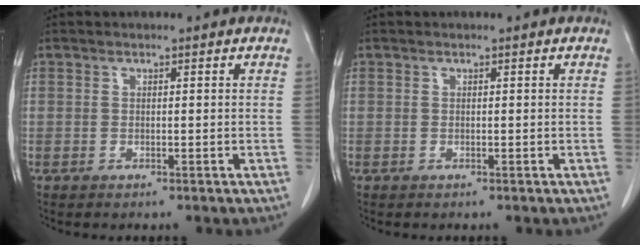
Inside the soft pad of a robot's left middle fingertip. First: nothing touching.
{"total": 0.0}